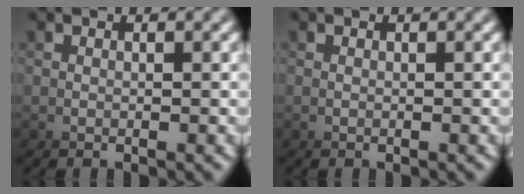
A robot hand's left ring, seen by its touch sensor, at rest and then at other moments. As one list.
[{"total": 0.0}]